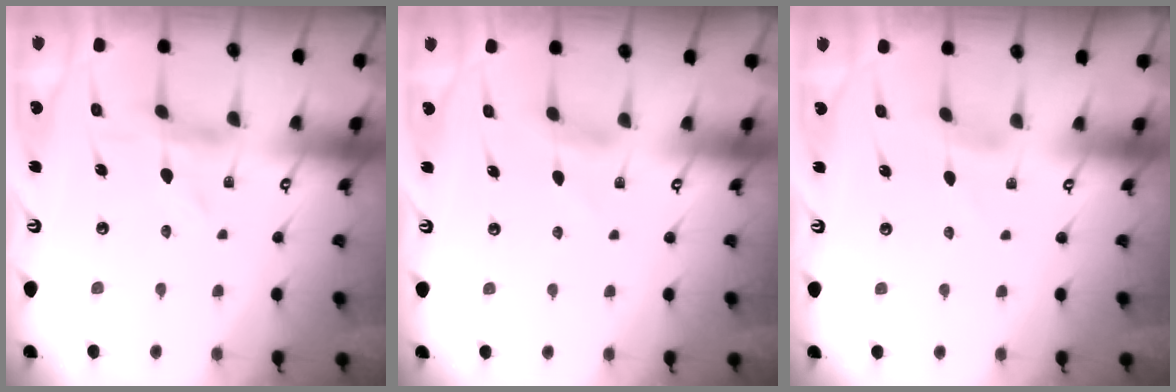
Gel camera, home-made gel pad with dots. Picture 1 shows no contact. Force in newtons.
{"total": 2.7, "press": 2.7, "slide": 0.3}
{"total": 0.7, "press": 0.7, "slide": 0.1}